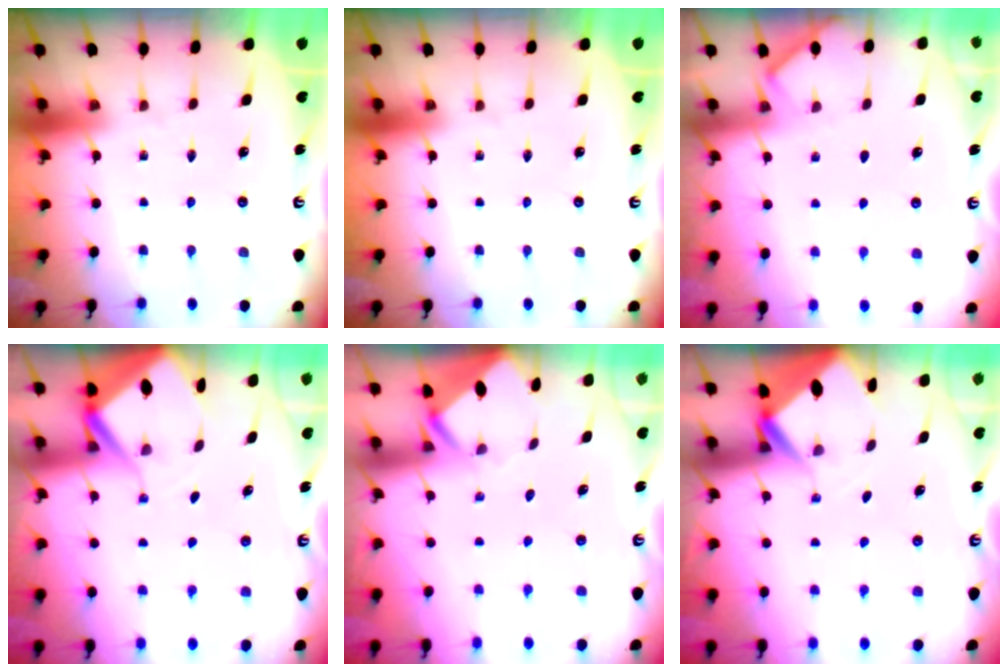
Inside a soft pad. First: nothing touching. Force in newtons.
{"total": 0.0}
{"total": 2.8, "press": 2.8, "slide": 0.4}
{"total": 5.1, "press": 5.0, "slide": 0.5}
{"total": 3.4, "press": 3.4, "slide": 0.2}
{"total": 2.8, "press": 2.8, "slide": 0.1}